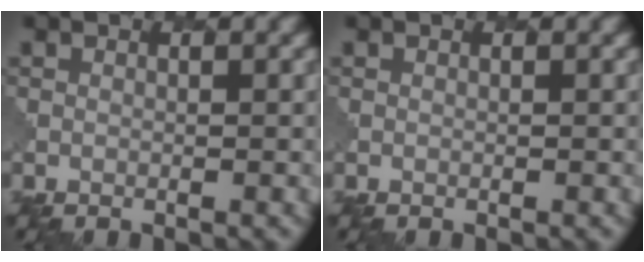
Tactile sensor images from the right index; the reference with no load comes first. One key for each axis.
{"total": 0.0}